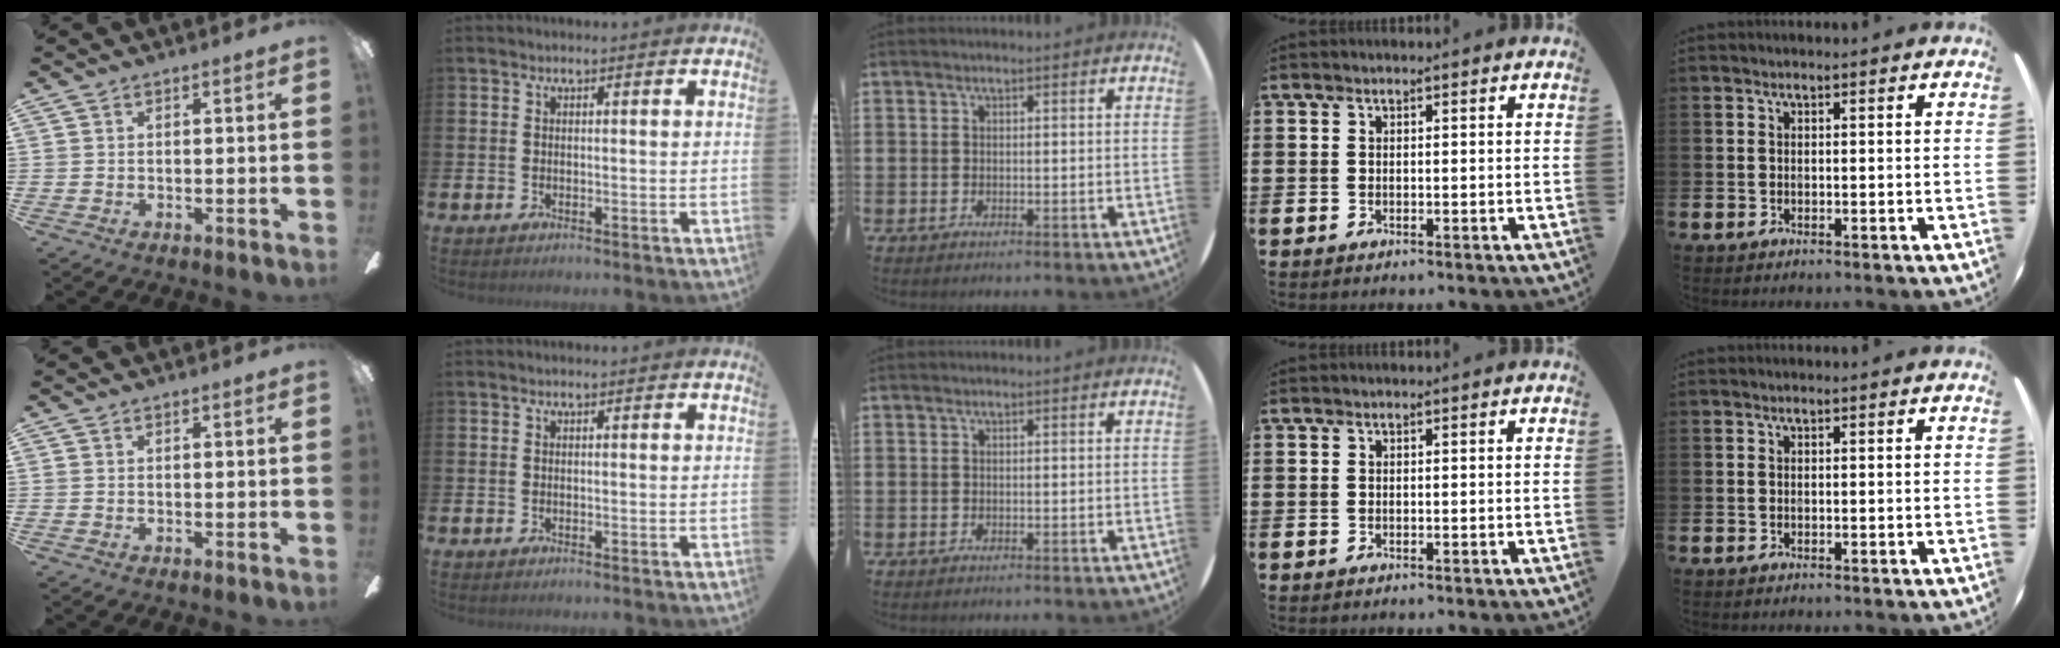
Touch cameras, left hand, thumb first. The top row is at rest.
{}